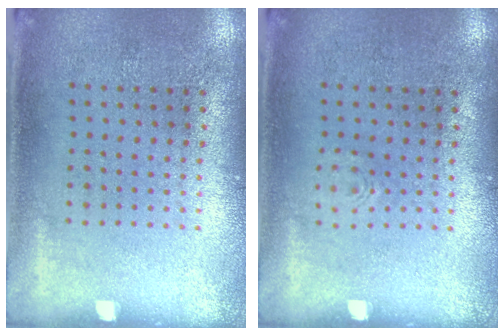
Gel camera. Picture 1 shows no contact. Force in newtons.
{"total": 0.5, "press": 0.5, "slide": 0.1}